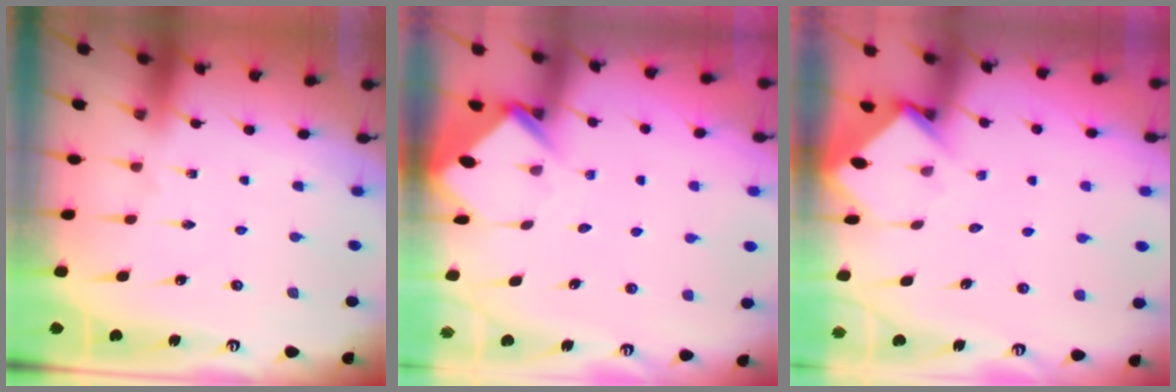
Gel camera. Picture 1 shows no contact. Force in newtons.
{"total": 3.9, "press": 3.9, "slide": 0.2}
{"total": 3.6, "press": 3.6, "slide": 0.3}